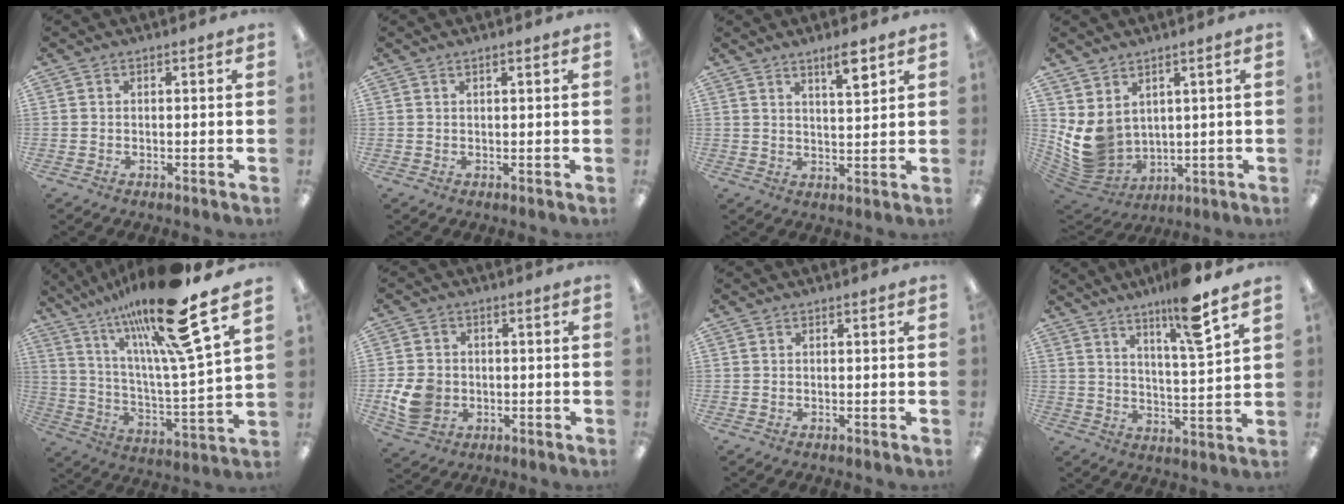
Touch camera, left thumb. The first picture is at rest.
{"total": 1.0, "force": [0.7, 0.2, 0.7], "torque": [-0.014, 0.001, 0.011]}
{"total": 5.8, "force": [4.3, 1.2, 3.8], "torque": [-0.053, -0.026, 0.067]}
{"total": 9.4, "force": [3.3, 7.5, 4.7], "torque": [-0.136, -0.034, 0.071]}
{"total": 23.0, "force": [17.3, 2.3, 15.0], "torque": [-0.265, -0.101, 0.271]}
{"total": 8.8, "force": [-1.6, 7.2, 4.6], "torque": [-0.096, 0.011, -0.028]}
{"total": 0.0}
{"total": 11.9, "force": [8.6, 0.8, 8.2], "torque": [-0.132, -0.046, 0.135]}